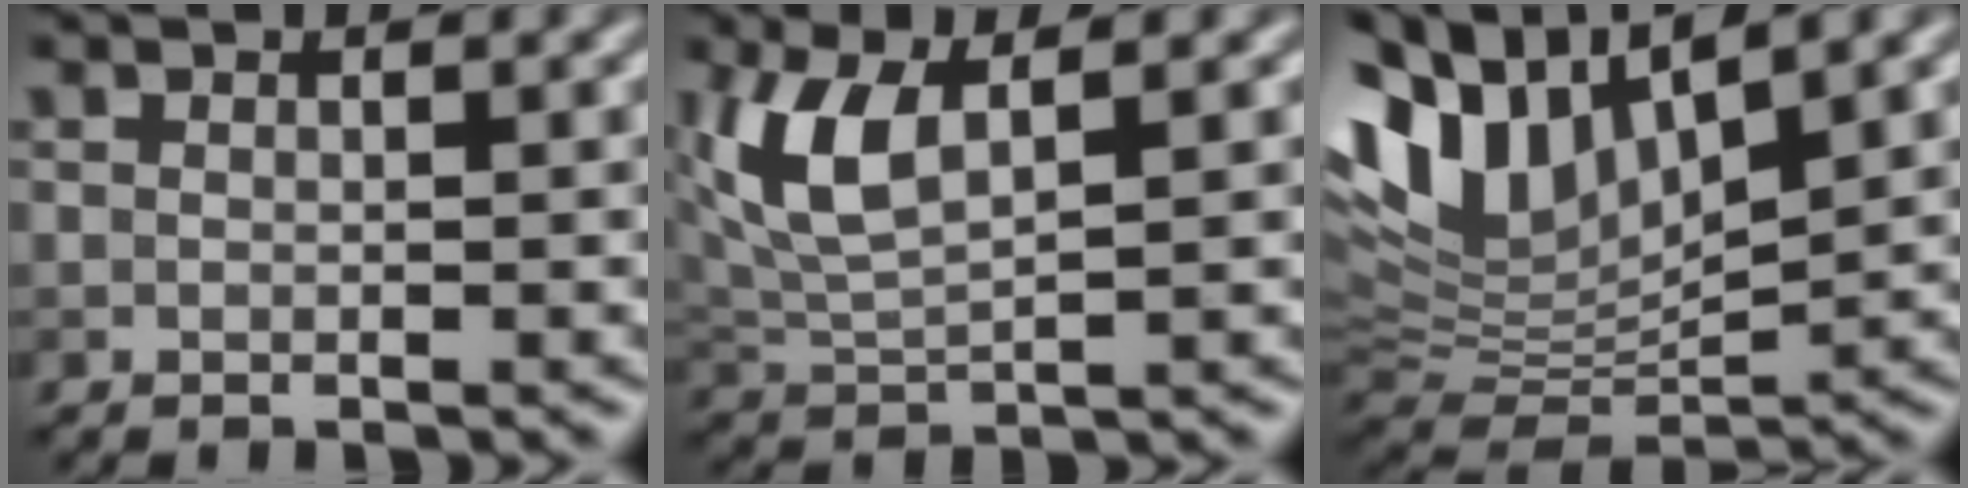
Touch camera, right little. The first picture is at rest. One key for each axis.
{"total": 5.5, "fx": 2.2, "fy": 2.1, "fz": 4.5, "tx": -0.111, "ty": 0.003, "tz": 0.047}
{"total": 10.0, "fx": 4.9, "fy": 5.0, "fz": 7.1, "tx": -0.155, "ty": 0.013, "tz": 0.091}